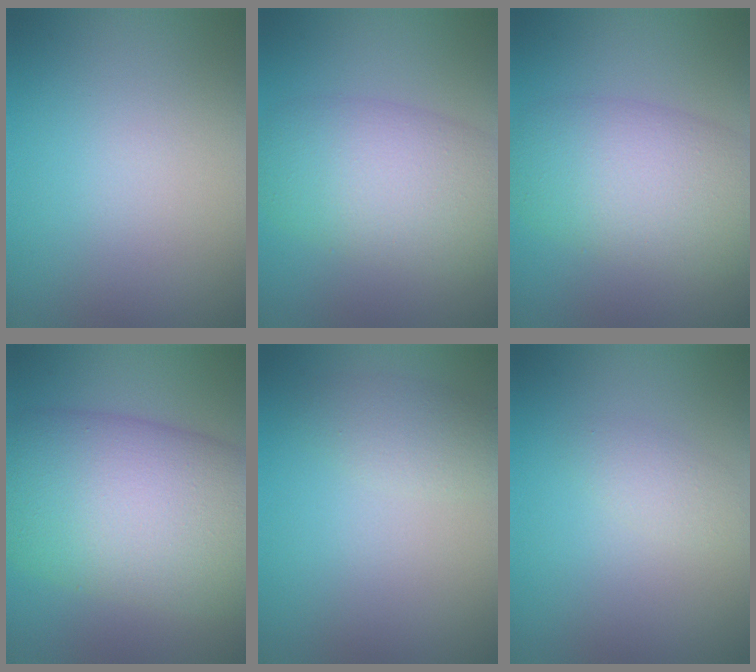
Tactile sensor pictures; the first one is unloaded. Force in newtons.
{"total": 7.8, "press": 7.8, "slide": 0.2}
{"total": 7.8, "press": 7.8, "slide": 0.2}
{"total": 14.6, "press": 14.6, "slide": 0.4}
{"total": 2.1, "press": 2.1, "slide": 0.2}
{"total": 1.4, "press": 1.4, "slide": 0.1}